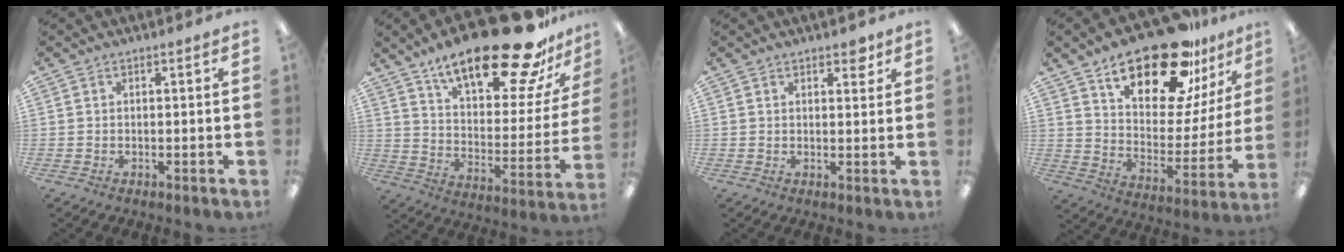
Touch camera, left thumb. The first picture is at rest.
{"total": 27.3, "force": [19.7, 9.1, 16.7], "torque": [-0.243, -0.128, 0.318]}
{"total": 2.6, "force": [1.9, 1.2, 1.3], "torque": [-0.004, -0.007, 0.030]}
{"total": 24.4, "force": [17.1, 9.6, 14.5], "torque": [-0.217, -0.108, 0.289]}